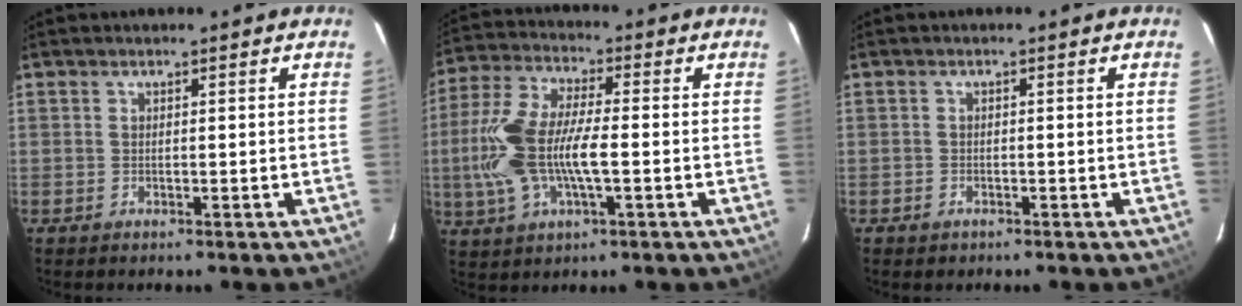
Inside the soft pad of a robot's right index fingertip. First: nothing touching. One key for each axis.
{"total": 14.6, "fx": -2.0, "fy": 5.8, "fz": 13.3, "tx": -0.286, "ty": 0.003, "tz": -0.042}
{"total": 1.4, "fx": -0.9, "fy": 1.1, "fz": 0.3, "tx": -0.008, "ty": 0.003, "tz": -0.009}